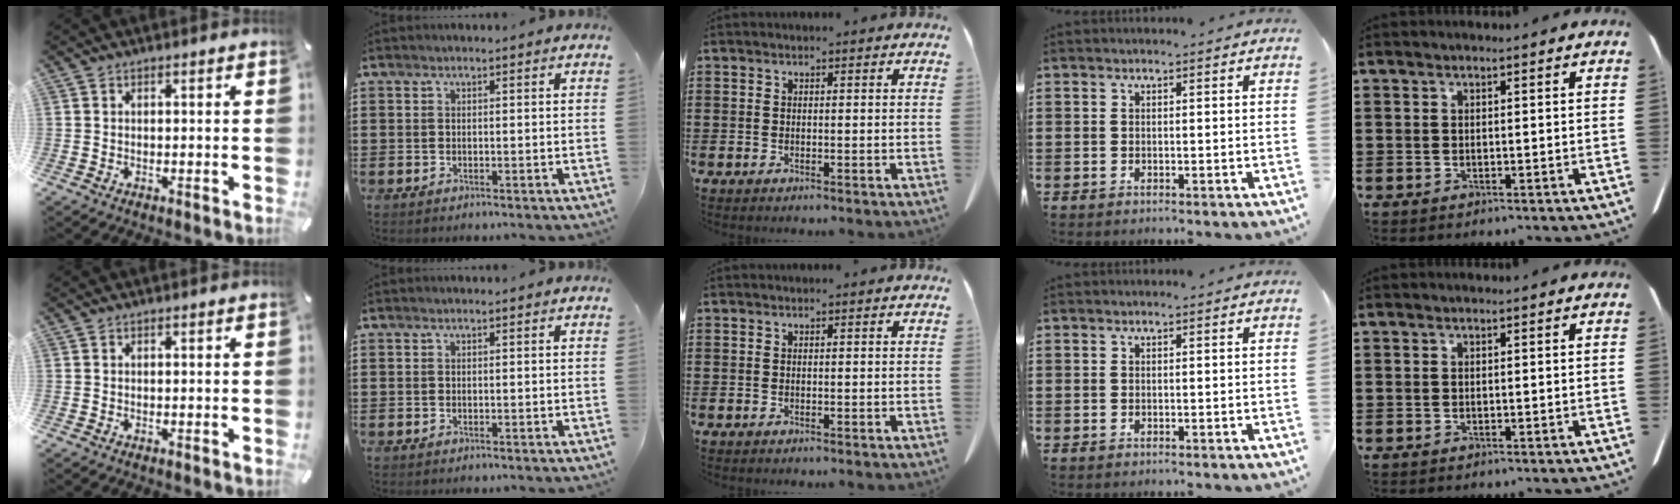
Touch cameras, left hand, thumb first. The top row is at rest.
{}